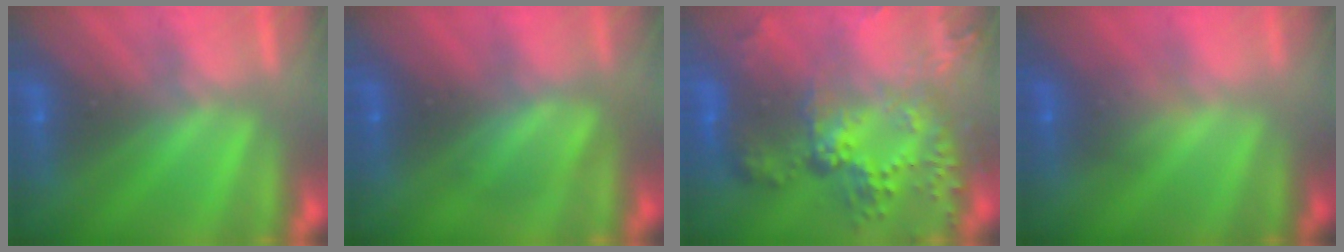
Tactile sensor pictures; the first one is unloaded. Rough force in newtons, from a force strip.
{"total": 2.4}
{"total": 6.3}
{"total": 1.6}